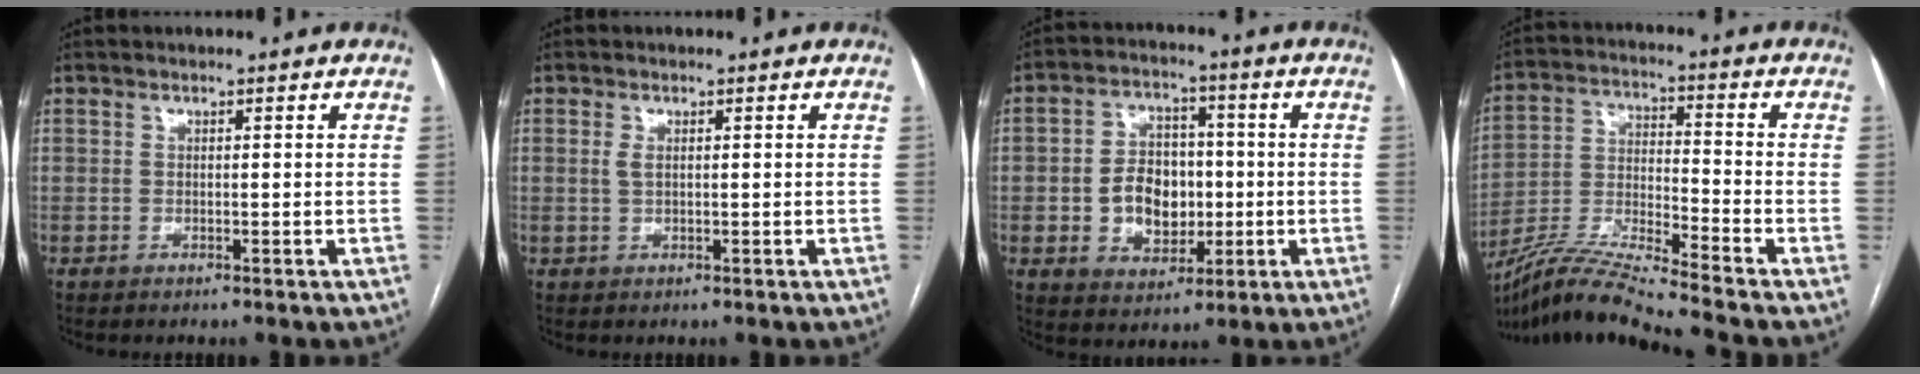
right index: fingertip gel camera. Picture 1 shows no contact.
{"total": 1.2, "force": [0.3, 0.5, 1.1], "torque": [-0.026, -0.001, 0.008]}
{"total": 9.7, "force": [-1.0, 7.1, 6.5], "torque": [-0.123, 0.019, -0.009]}
{"total": 13.0, "force": [-11.6, -2.2, 5.3], "torque": [-0.104, -0.009, -0.219]}